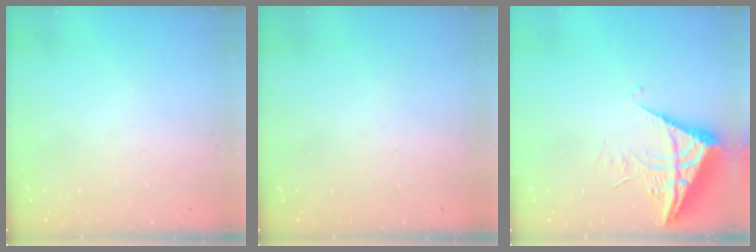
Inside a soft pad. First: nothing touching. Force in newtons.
{"total": 0.0}
{"total": 7.8, "press": 7.7, "slide": 0.9}